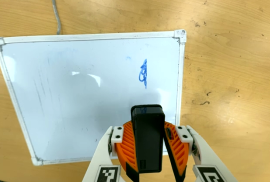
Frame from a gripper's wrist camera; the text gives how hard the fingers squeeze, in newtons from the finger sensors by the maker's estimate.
{"total": 8.8, "left": 9.0, "right": 8.6}